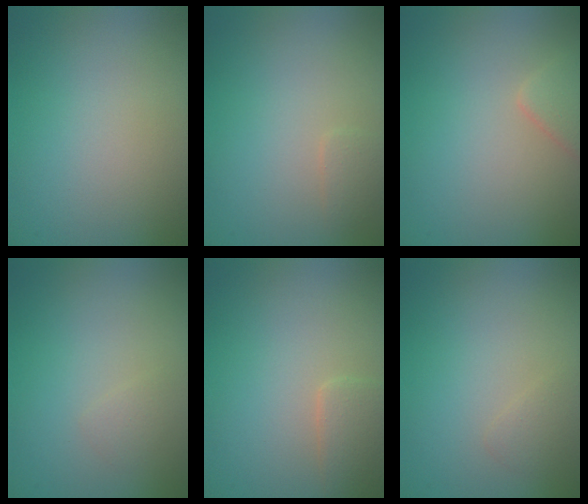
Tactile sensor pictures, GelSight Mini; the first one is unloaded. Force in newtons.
{"total": 0.9, "press": 0.9, "slide": 0.1}
{"total": 1.7, "press": 1.7, "slide": 0.1}
{"total": 0.7, "press": 0.7, "slide": 0.0}
{"total": 2.1, "press": 2.1, "slide": 0.1}
{"total": 0.8, "press": 0.8, "slide": 0.0}